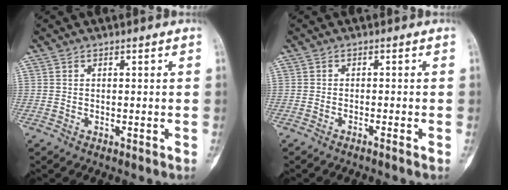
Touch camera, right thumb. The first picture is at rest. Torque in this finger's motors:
{"motor_torque": [0.01, 0.02, 0.06, 0.09, -0.01]}